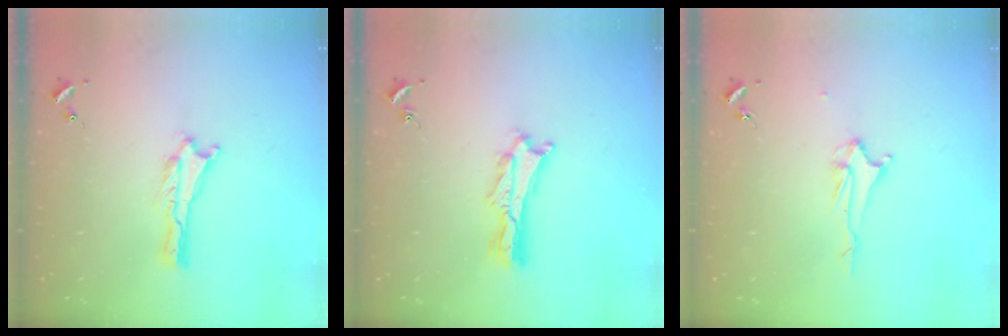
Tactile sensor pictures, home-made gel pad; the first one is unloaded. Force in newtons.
{"total": 2.1, "press": 2.1, "slide": 0.3}
{"total": 2.2, "press": 2.2, "slide": 0.3}